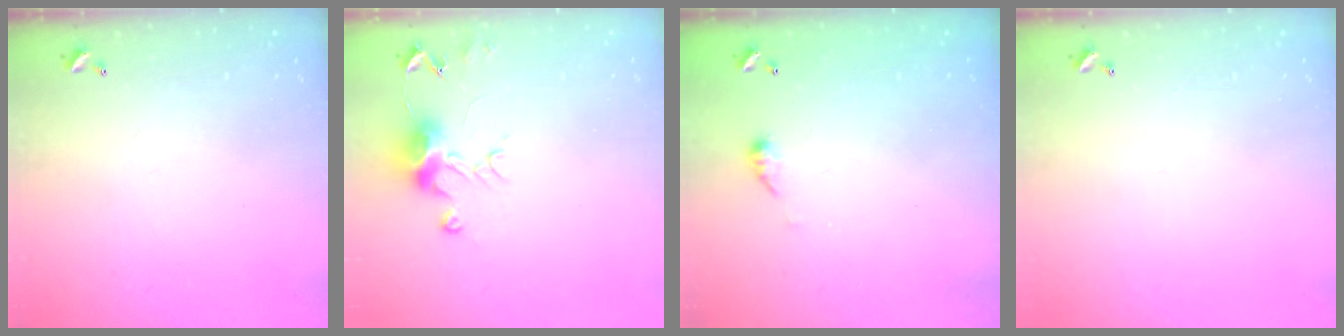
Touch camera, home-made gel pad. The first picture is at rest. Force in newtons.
{"total": 7.7, "press": 7.7, "slide": 0.4}
{"total": 3.5, "press": 3.4, "slide": 0.6}
{"total": 0.0}